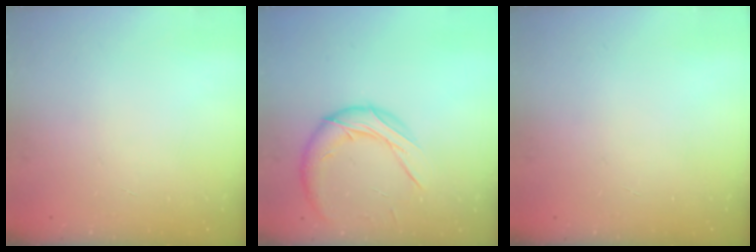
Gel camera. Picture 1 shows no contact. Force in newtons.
{"total": 13.3, "press": 13.1, "slide": 1.9}
{"total": 0.0}